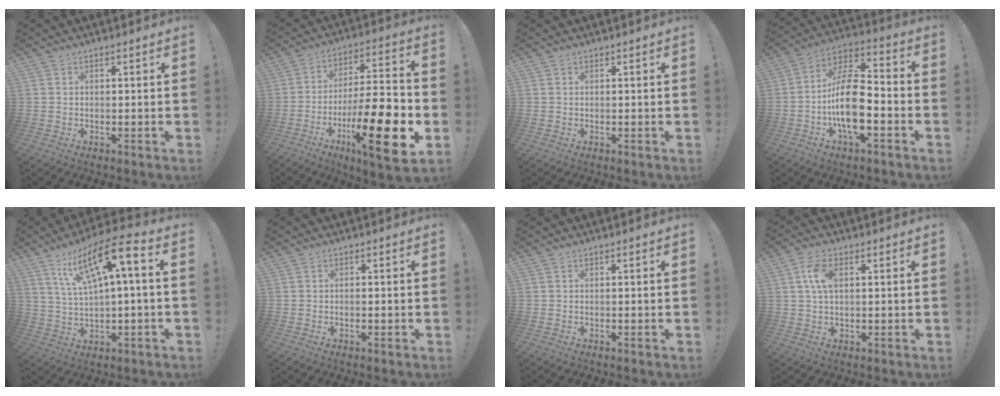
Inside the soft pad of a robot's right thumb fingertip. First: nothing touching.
{"total": 24.6, "force": [-8.6, 6.9, 22.0], "torque": [-0.365, 0.045, -0.132]}
{"total": 0.0}
{"total": 17.4, "force": [-4.5, 8.0, 14.7], "torque": [-0.282, 0.026, -0.071]}
{"total": 15.0, "force": [5.5, 3.0, 13.6], "torque": [-0.231, -0.017, 0.080]}
{"total": 0.7, "force": [-0.4, 0.2, 0.5], "torque": [-0.015, 0.002, -0.006]}
{"total": 0.0}
{"total": 6.2, "force": [1.6, 3.3, 5.0], "torque": [-0.090, -0.001, 0.025]}